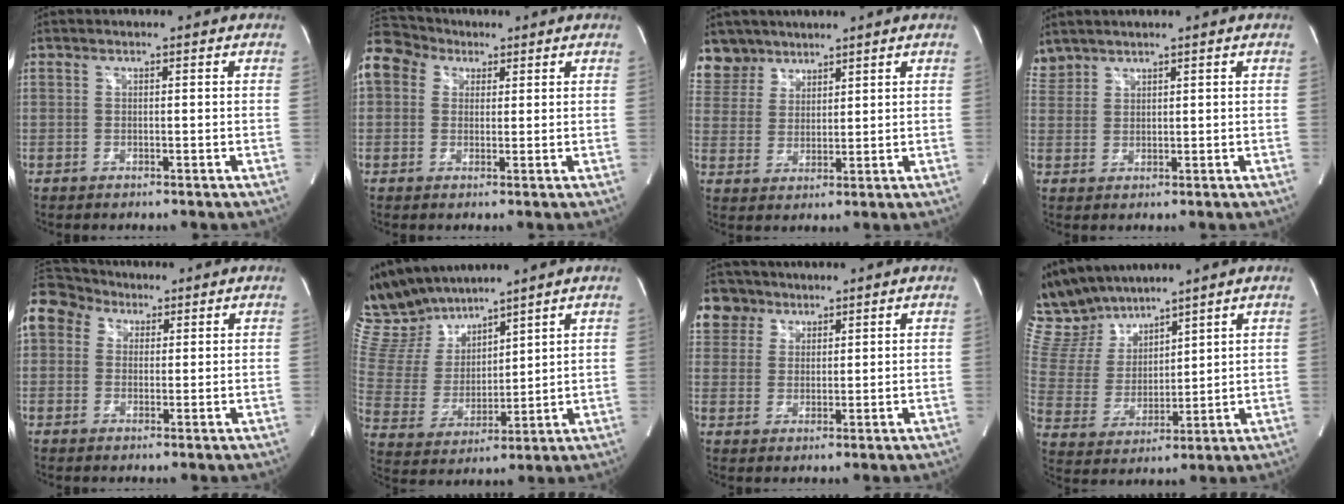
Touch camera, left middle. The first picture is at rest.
{"total": 13.2, "force": [6.9, 10.0, 5.2], "torque": [-0.152, 0.076, 0.132]}
{"total": 7.2, "force": [5.8, 4.2, -0.1], "torque": [0.002, 0.007, 0.123]}
{"total": 3.0, "force": [2.9, 1.0, -0.2], "torque": [-0.001, 0.014, 0.062]}
{"total": 15.1, "force": [7.4, 11.7, 5.9], "torque": [-0.182, 0.085, 0.145]}
{"total": 13.3, "force": [12.1, 3.9, 4.0], "torque": [-0.098, 0.018, 0.249]}
{"total": 7.6, "force": [5.0, 5.7, 0.9], "torque": [-0.025, 0.020, 0.101]}
{"total": 11.8, "force": [10.8, 3.7, 3.1], "torque": [-0.084, 0.022, 0.223]}